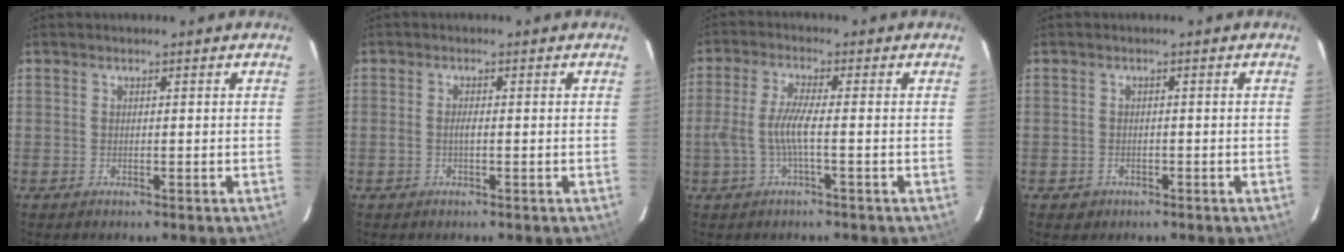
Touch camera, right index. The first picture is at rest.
{"total": 1.2, "force": [-0.3, 0.1, 1.2], "torque": [-0.023, 0.001, -0.007]}
{"total": 5.6, "force": [-1.4, 0.1, 5.5], "torque": [-0.123, -0.001, -0.025]}
{"total": 2.2, "force": [-1.1, 1.9, 0.4], "torque": [-0.012, 0.001, -0.011]}